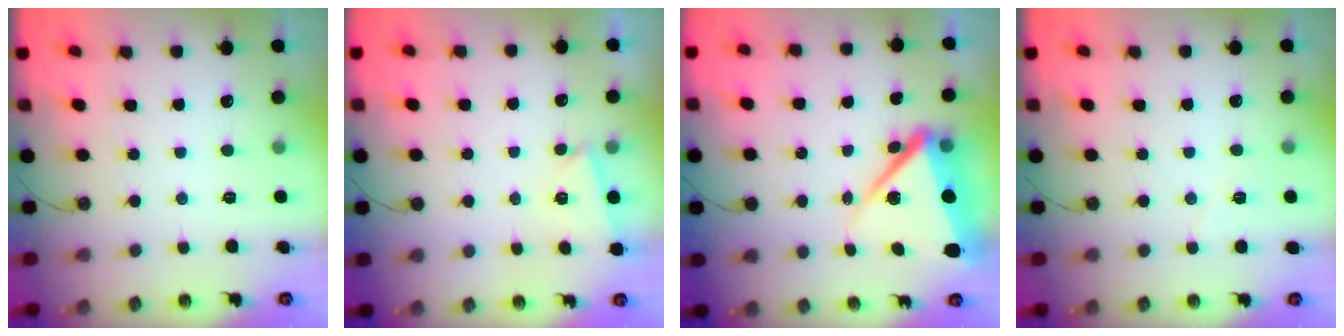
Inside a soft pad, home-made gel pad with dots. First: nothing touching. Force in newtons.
{"total": 2.8, "press": 1.7, "slide": 2.2}
{"total": 12.0, "press": 11.7, "slide": 2.8}
{"total": 4.3, "press": 3.9, "slide": 2.0}